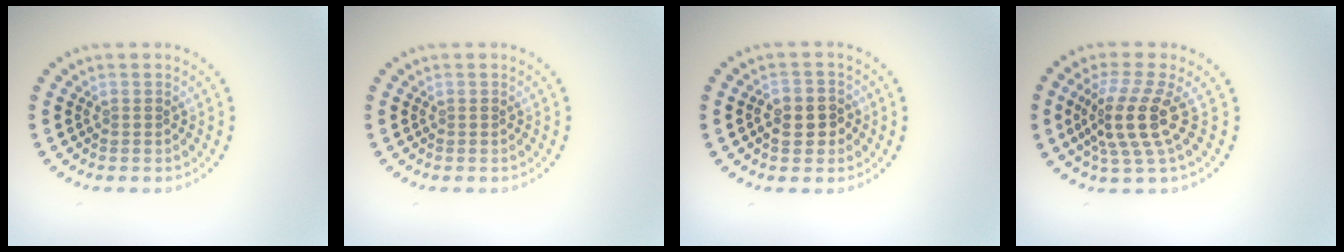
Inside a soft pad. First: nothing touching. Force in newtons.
{"total": 0.0}
{"total": 2.8, "press": 2.8, "slide": 0.6}
{"total": 4.4, "press": 3.3, "slide": 3.0}